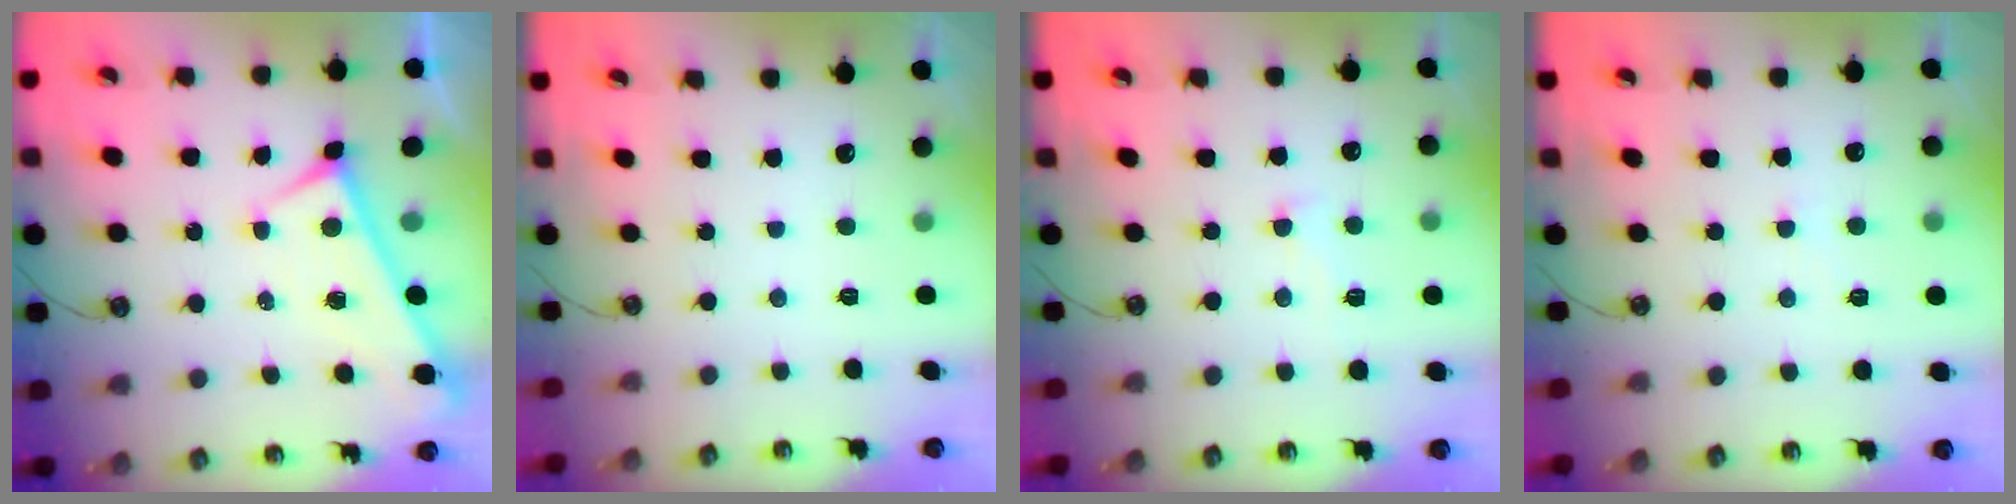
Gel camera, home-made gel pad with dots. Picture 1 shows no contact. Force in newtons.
{"total": 0.0}
{"total": 0.6, "press": 0.3, "slide": 0.5}
{"total": 2.9, "press": 2.9, "slide": 0.4}